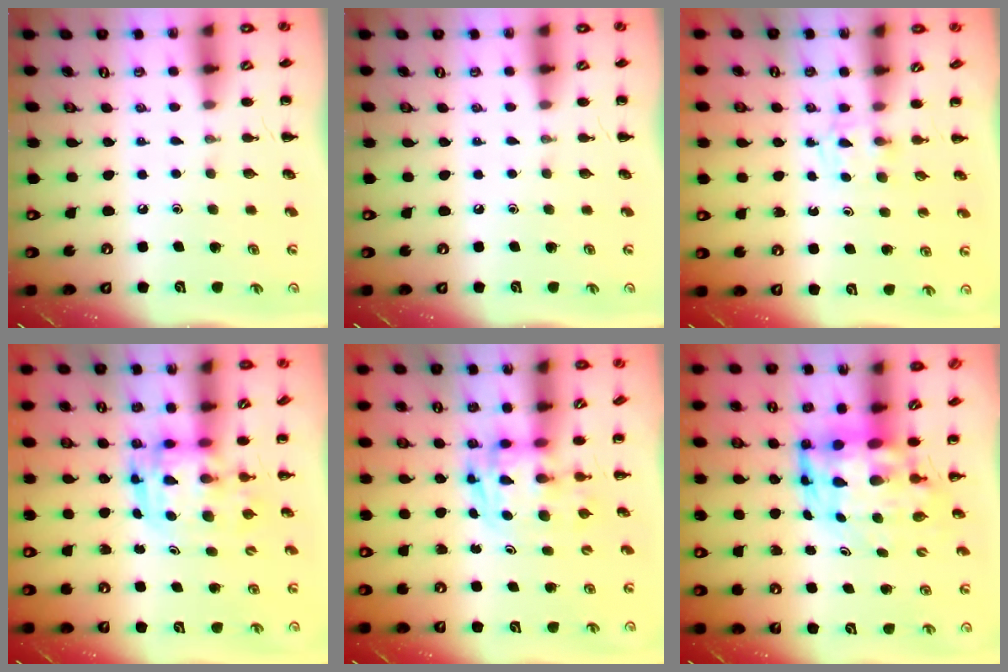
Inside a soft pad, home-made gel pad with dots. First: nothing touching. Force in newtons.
{"total": 0.0}
{"total": 2.4, "press": 2.1, "slide": 1.1}
{"total": 3.6, "press": 3.5, "slide": 0.7}
{"total": 2.9, "press": 2.8, "slide": 0.5}
{"total": 7.3, "press": 7.0, "slide": 2.2}